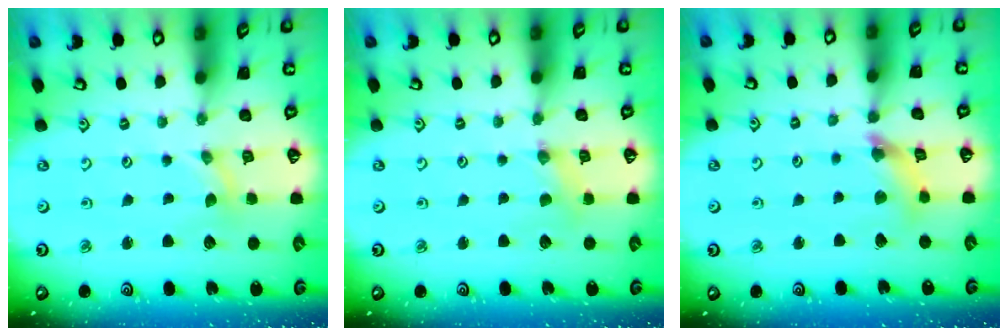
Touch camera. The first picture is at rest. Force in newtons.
{"total": 1.1, "press": 1.1, "slide": 0.2}
{"total": 7.1, "press": 7.1, "slide": 0.7}